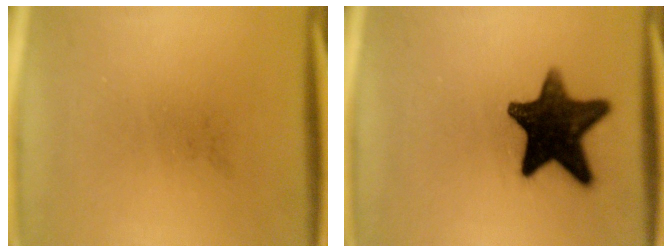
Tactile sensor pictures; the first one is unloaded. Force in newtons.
{"total": 14.7}